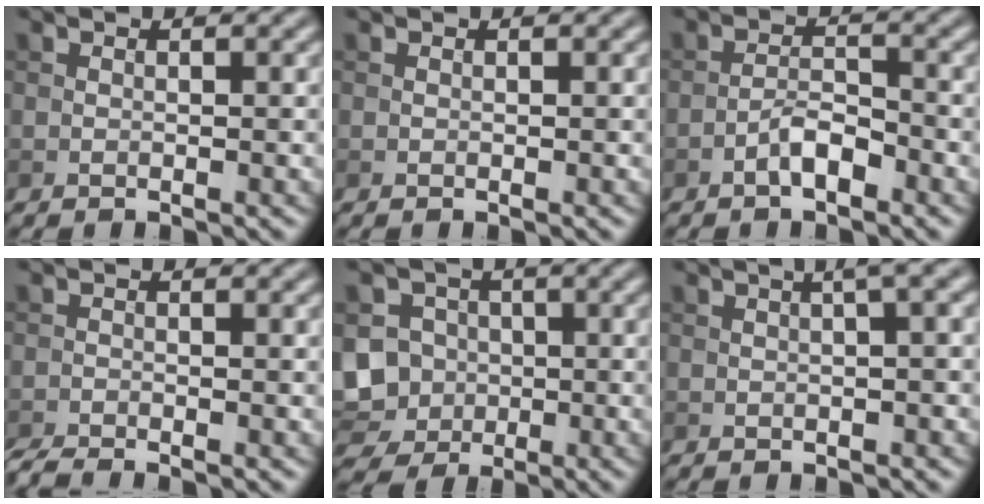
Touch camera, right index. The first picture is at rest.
{"total": 0.0}
{"total": 2.4, "force": [-1.5, 0.8, 1.7], "torque": [-0.028, 0.010, -0.030]}
{"total": 2.1, "force": [-1.9, 0.1, 0.8], "torque": [-0.018, -0.007, -0.043]}
{"total": 8.2, "force": [-1.0, 7.4, 3.4], "torque": [-0.072, 0.003, -0.043]}
{"total": 2.7, "force": [0.8, 0.6, 2.5], "torque": [-0.030, 0.014, 0.009]}